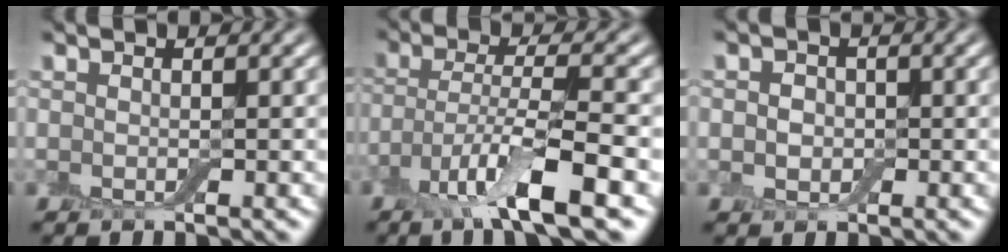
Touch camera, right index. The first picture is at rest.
{"total": 7.0, "force": [-3.8, 1.4, 5.7], "torque": [-0.108, -0.002, -0.077]}
{"total": 2.3, "force": [0.0, 2.0, 1.2], "torque": [-0.009, 0.004, -0.014]}